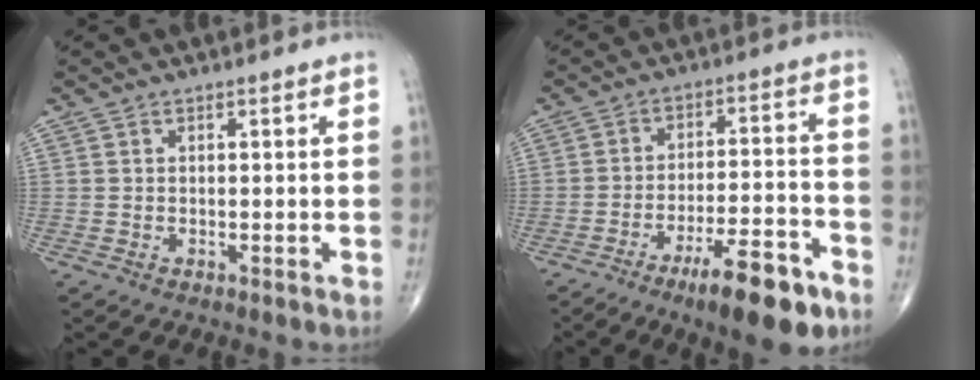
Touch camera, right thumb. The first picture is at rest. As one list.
[{"total": 14.1, "force": [-8.6, 3.7, 10.5], "torque": [-0.154, 0.055, -0.132]}]